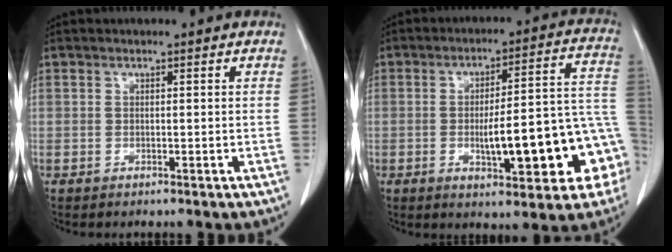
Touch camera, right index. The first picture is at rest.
{"total": 17.2, "force": [-4.4, 3.7, 16.2], "torque": [-0.165, 0.041, -0.048]}